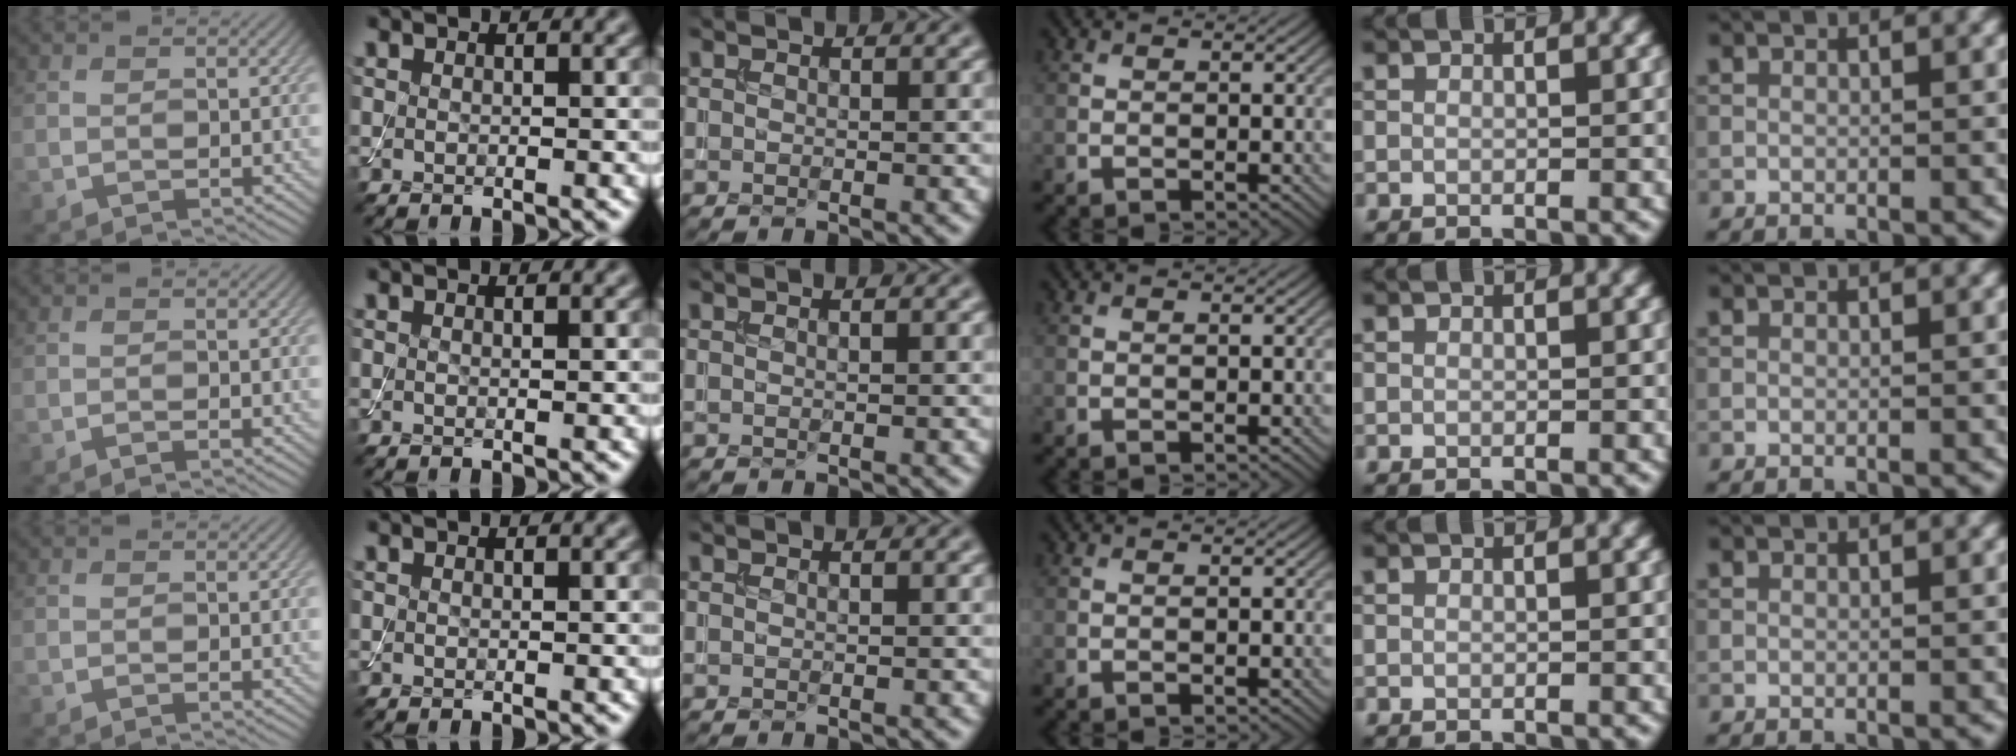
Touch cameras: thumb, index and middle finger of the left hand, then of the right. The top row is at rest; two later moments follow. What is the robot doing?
{"motion": "assemble", "object": "toy tower of hanoi"}